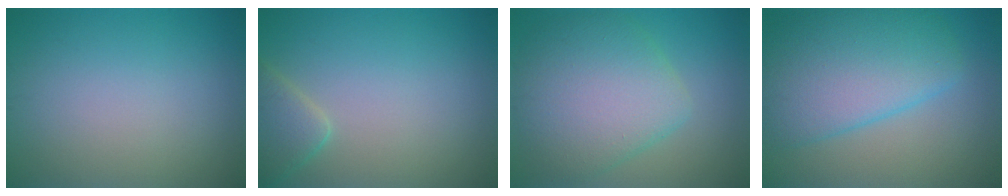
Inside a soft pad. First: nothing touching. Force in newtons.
{"total": 2.8, "press": 2.8, "slide": 0.1}
{"total": 7.6, "press": 7.6, "slide": 0.3}
{"total": 7.9, "press": 7.9, "slide": 0.3}